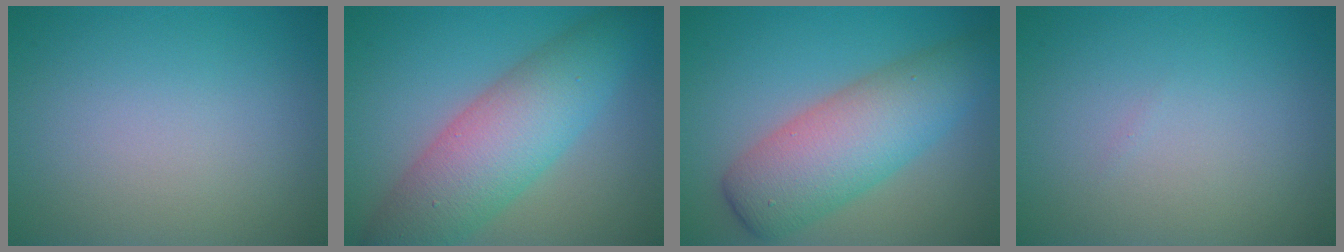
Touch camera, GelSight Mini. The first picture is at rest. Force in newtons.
{"total": 8.0, "press": 8.0, "slide": 0.0}
{"total": 7.5, "press": 7.5, "slide": 0.4}
{"total": 0.0}